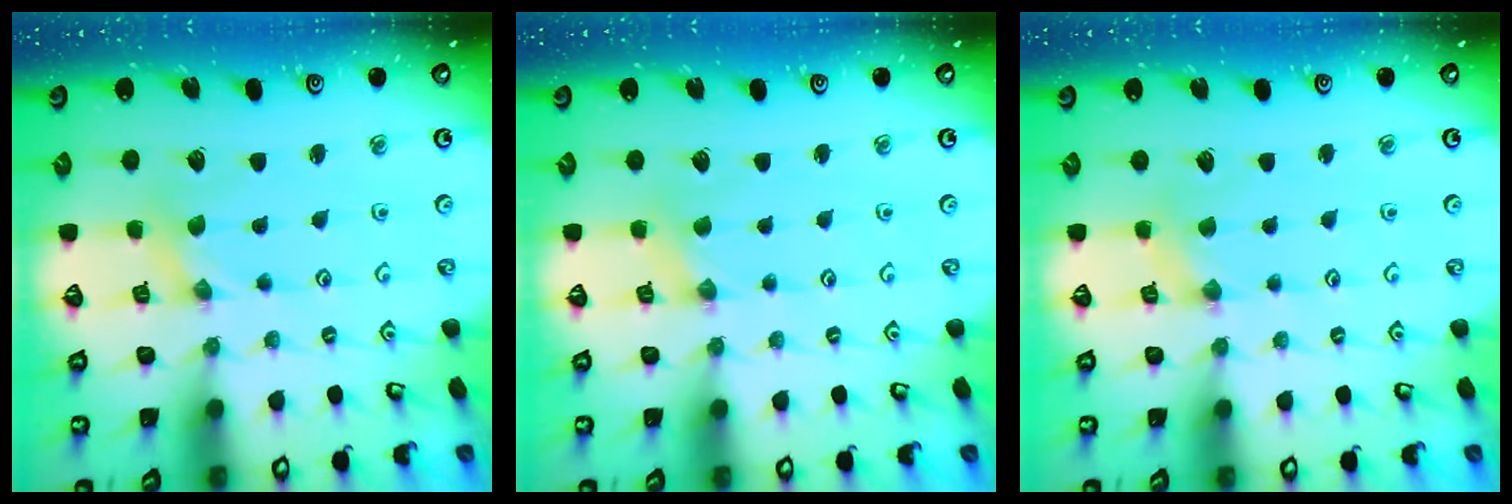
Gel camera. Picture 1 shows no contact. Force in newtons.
{"total": 0.7, "press": 0.7, "slide": 0.2}
{"total": 0.6, "press": 0.6, "slide": 0.2}